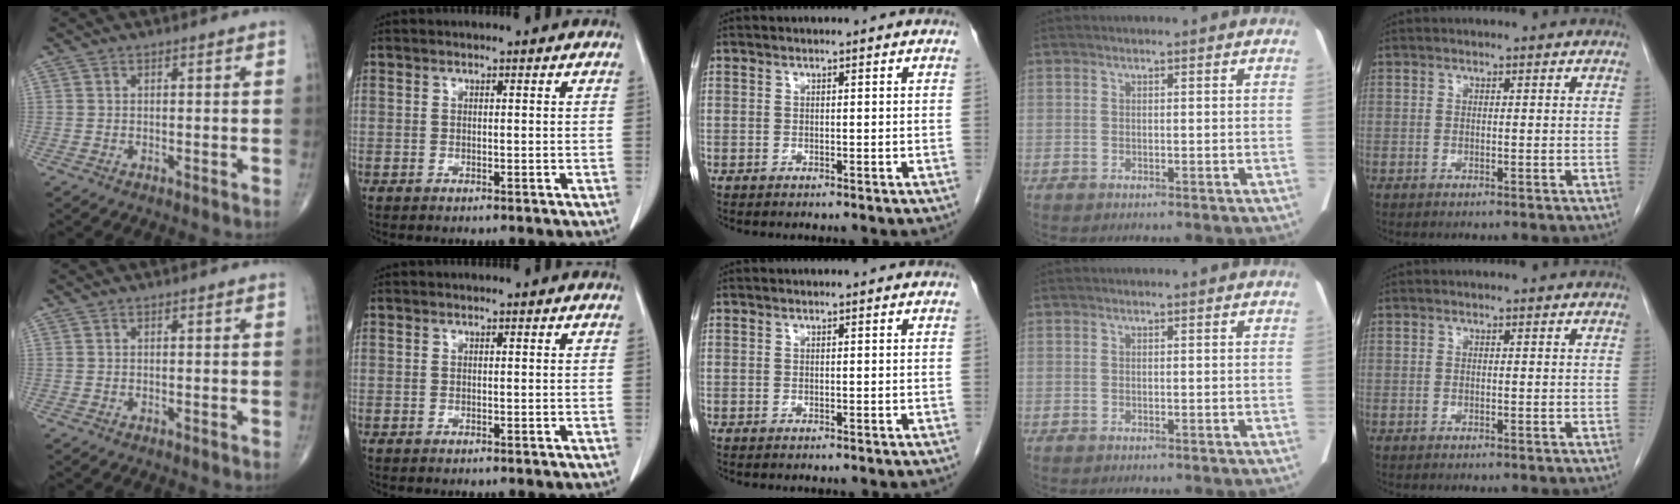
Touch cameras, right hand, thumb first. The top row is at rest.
{}